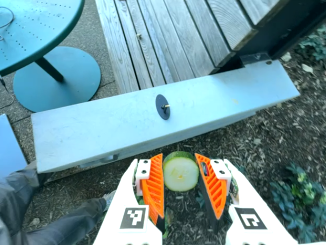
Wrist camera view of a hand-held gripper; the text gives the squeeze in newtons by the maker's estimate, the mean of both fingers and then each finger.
{"total": 10.6, "left": 10.5, "right": 10.7}